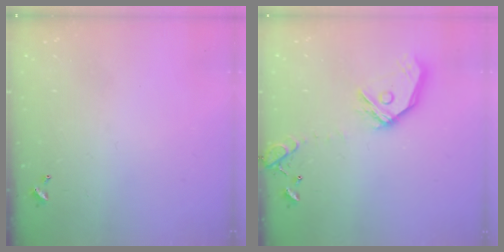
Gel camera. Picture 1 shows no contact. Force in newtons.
{"total": 16.5, "press": 16.3, "slide": 2.4}